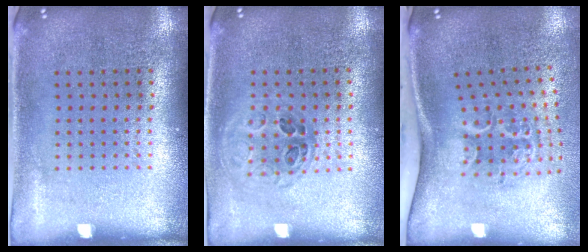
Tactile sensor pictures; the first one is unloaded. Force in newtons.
{"total": 1.1, "press": 1.0, "slide": 0.4}
{"total": 2.2, "press": 1.3, "slide": 1.8}